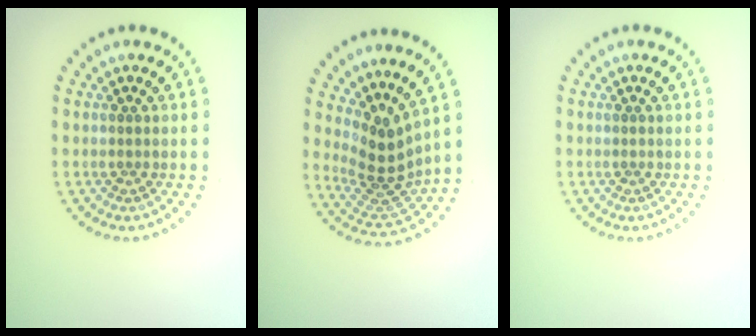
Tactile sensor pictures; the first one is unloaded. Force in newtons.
{"total": 3.9, "press": 2.8, "slide": 2.7}
{"total": 0.0}